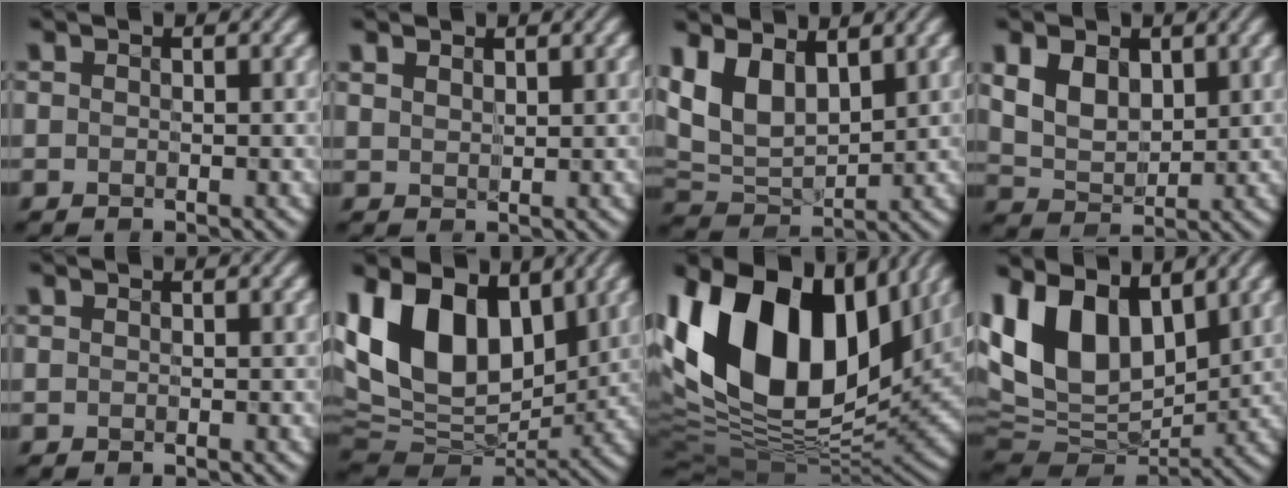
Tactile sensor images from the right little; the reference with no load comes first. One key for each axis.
{"total": 1.6, "fx": 1.2, "fy": 0.9, "fz": 0.7, "tx": -0.015, "ty": 0.003, "tz": 0.022}
{"total": 6.4, "fx": 2.4, "fy": 4.0, "fz": 4.5, "tx": -0.101, "ty": -0.004, "tz": 0.046}
{"total": 4.1, "fx": 1.3, "fy": 2.8, "fz": 2.7, "tx": -0.063, "ty": -0.009, "tz": 0.026}
{"total": 0.0}
{"total": 13.7, "fx": 4.6, "fy": 8.7, "fz": 9.5, "tx": -0.204, "ty": 0.012, "tz": 0.082}
{"total": 19.2, "fx": 6.2, "fy": 11.7, "fz": 13.9, "tx": -0.295, "ty": 0.031, "tz": 0.099}
{"total": 12.4, "fx": 4.8, "fy": 7.3, "fz": 8.8, "tx": -0.193, "ty": 0.008, "tz": 0.085}